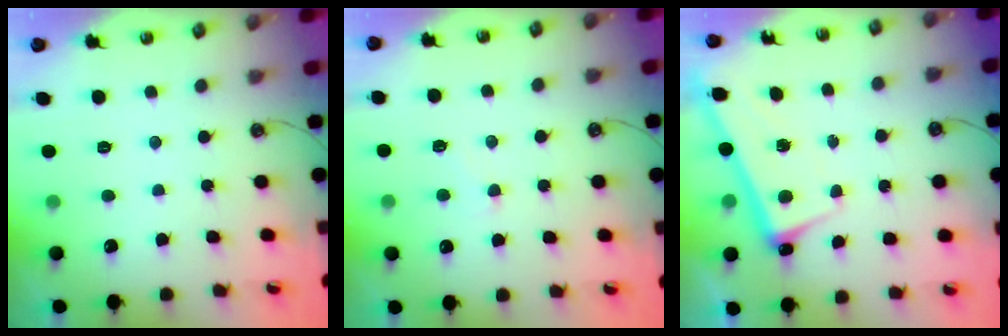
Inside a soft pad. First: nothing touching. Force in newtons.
{"total": 0.8, "press": 0.3, "slide": 0.7}
{"total": 2.8, "press": 2.6, "slide": 0.9}